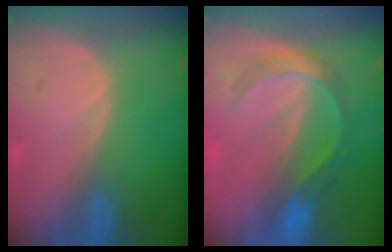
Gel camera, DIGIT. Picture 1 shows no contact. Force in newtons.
{"total": 5.3, "press": 5.0, "slide": 1.7}